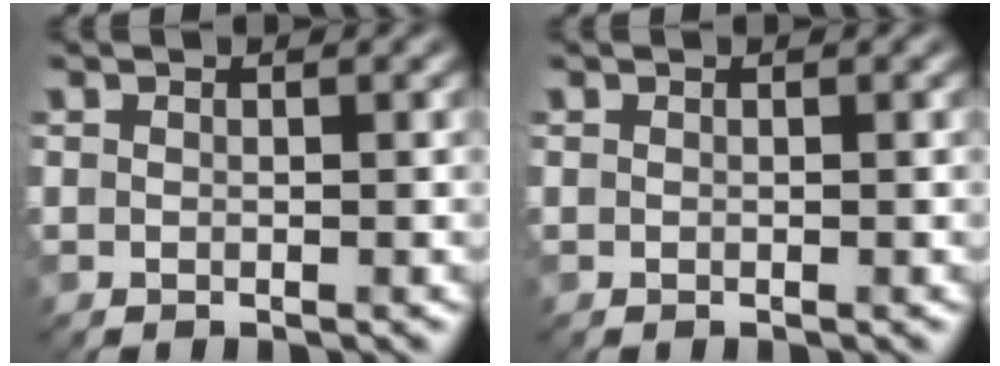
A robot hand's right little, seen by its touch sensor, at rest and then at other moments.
{"total": 0.0}